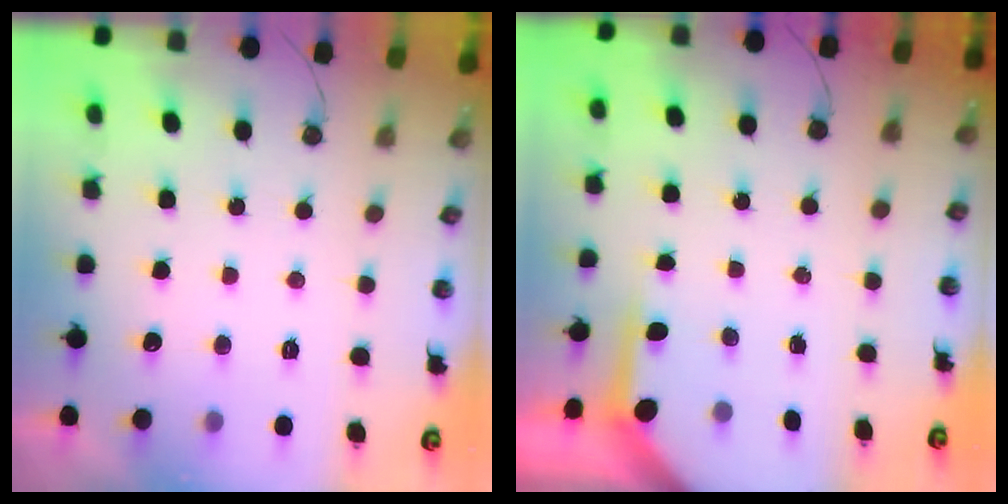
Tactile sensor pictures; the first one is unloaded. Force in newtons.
{"total": 3.7, "press": 3.6, "slide": 0.4}